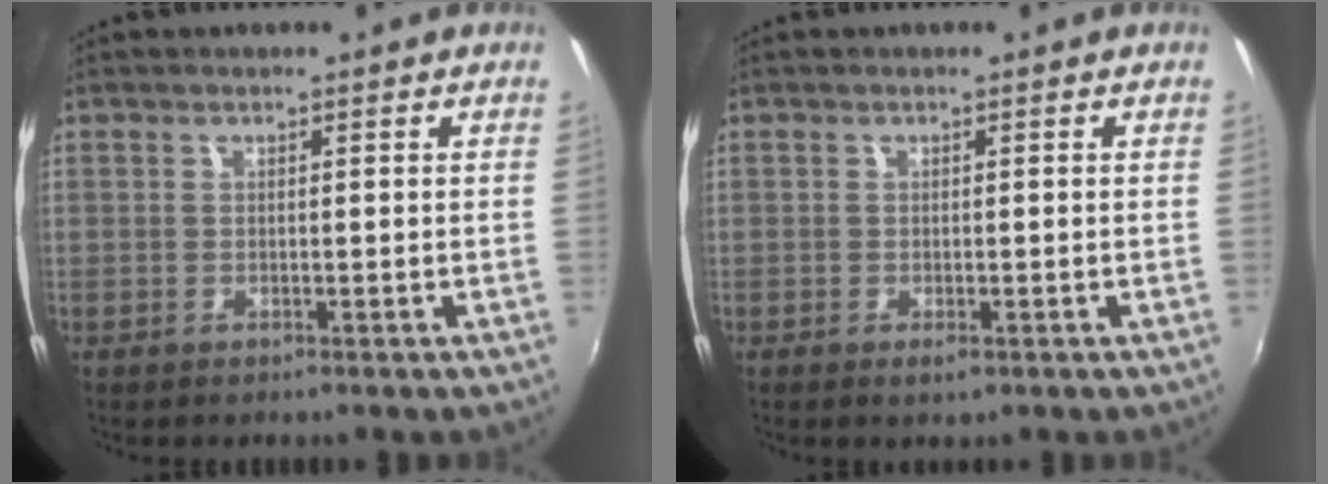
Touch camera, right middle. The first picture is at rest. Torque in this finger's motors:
{"motor_torque": [-0.07, -0.33, -0.03, 0.00]}